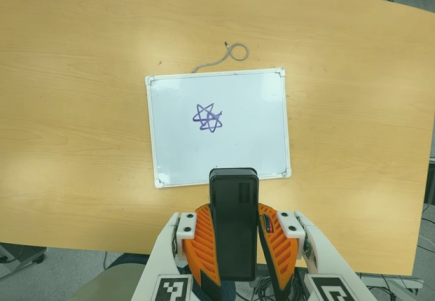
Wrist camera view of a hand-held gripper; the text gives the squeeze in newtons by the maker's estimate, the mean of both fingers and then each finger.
{"total": 10.4, "left": 8.6, "right": 12.2}